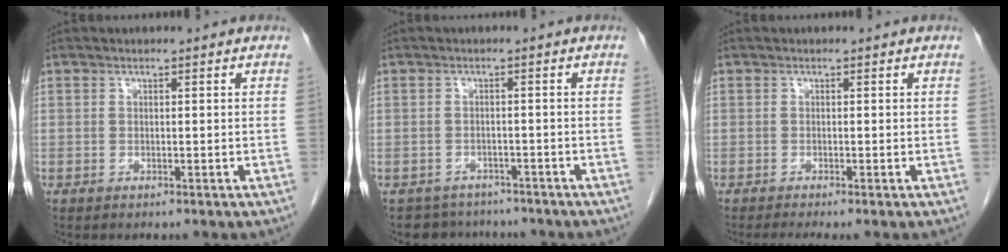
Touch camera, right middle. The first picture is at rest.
{"total": 5.2, "force": [-4.6, 2.5, -0.3], "torque": [0.008, 0.013, -0.061]}
{"total": 2.7, "force": [-2.2, -0.2, 1.6], "torque": [-0.026, -0.008, -0.035]}